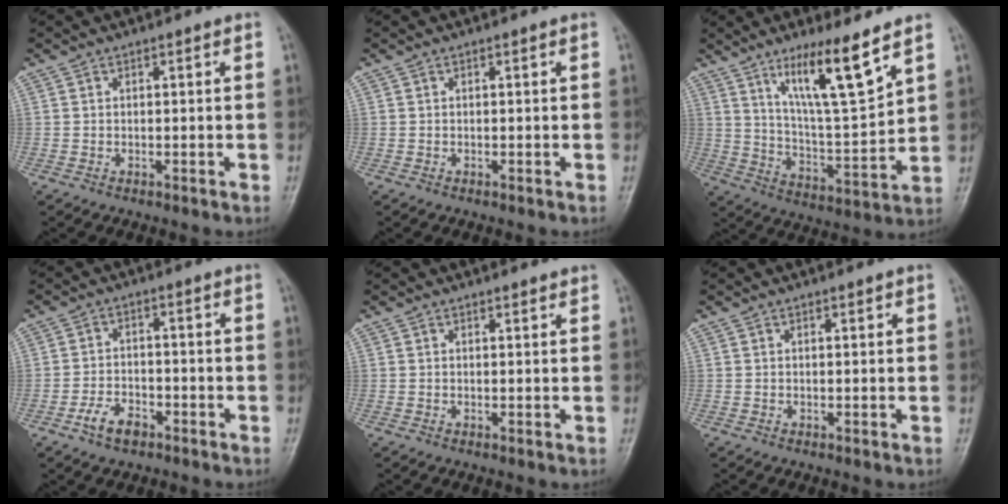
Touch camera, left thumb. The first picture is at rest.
{"total": 0.0}
{"total": 13.7, "force": [8.6, 1.7, 10.6], "torque": [-0.177, -0.060, 0.161]}
{"total": 4.8, "force": [-2.9, 2.7, 2.8], "torque": [-0.047, 0.020, -0.053]}
{"total": 0.9, "force": [0.9, 0.2, 0.2], "torque": [-0.002, -0.005, 0.013]}
{"total": 0.6, "force": [0.4, 0.2, 0.5], "torque": [-0.007, -0.001, 0.005]}